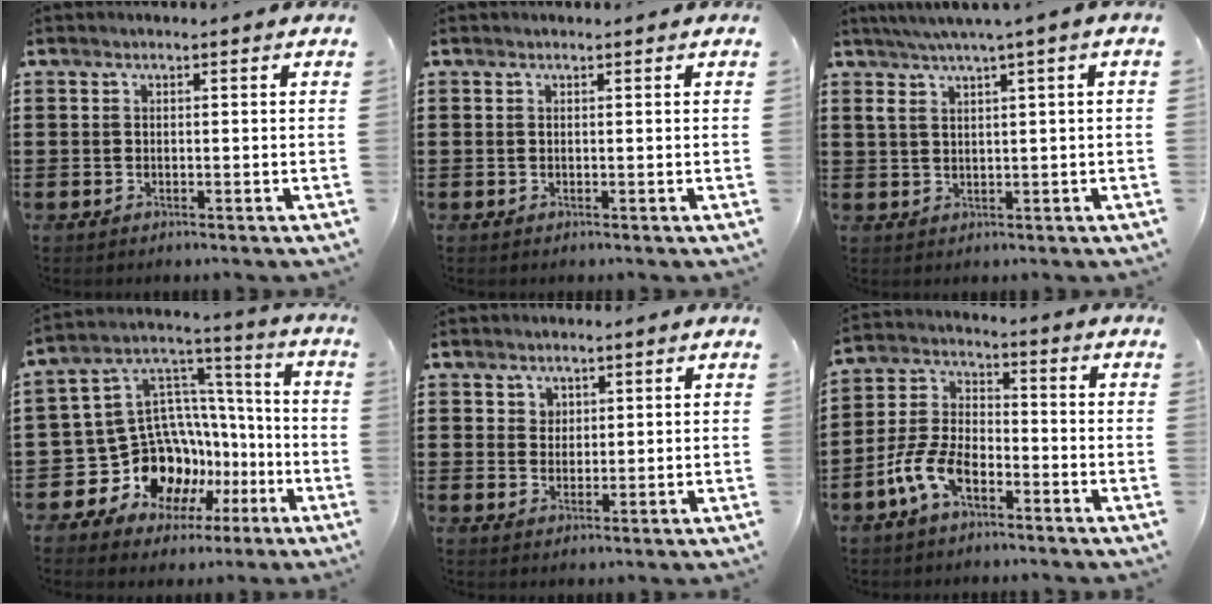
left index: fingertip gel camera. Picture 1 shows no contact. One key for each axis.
{"total": 0.0}
{"total": 3.1, "fx": 1.3, "fy": 0.0, "fz": 2.9, "tx": -0.058, "ty": 0.000, "tz": 0.021}
{"total": 13.2, "fx": -4.7, "fy": 11.5, "fz": 4.5, "tx": -0.144, "ty": -0.015, "tz": -0.060}
{"total": 2.2, "fx": 1.5, "fy": 1.6, "fz": 0.2, "tx": -0.011, "ty": 0.004, "tz": 0.029}
{"total": 7.7, "fx": -4.4, "fy": 3.6, "fz": 5.3, "tx": -0.135, "ty": -0.001, "tz": -0.088}